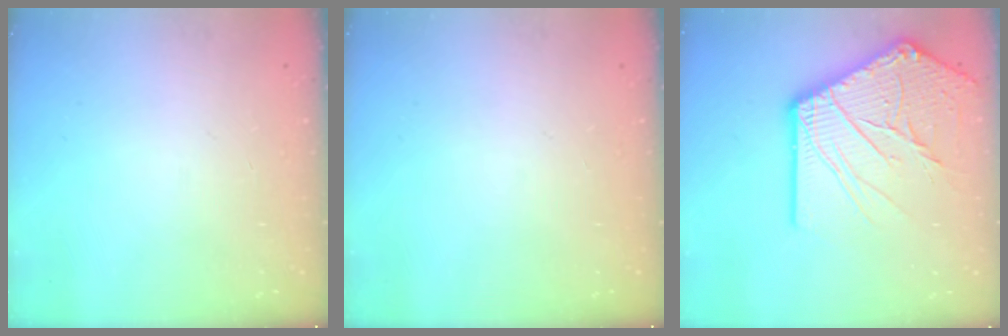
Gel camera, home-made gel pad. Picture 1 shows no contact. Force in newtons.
{"total": 0.0}
{"total": 21.3, "press": 21.1, "slide": 2.7}